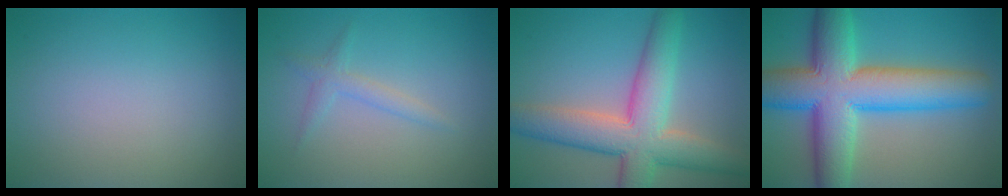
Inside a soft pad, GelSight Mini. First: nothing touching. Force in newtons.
{"total": 1.5, "press": 1.5, "slide": 0.1}
{"total": 8.5, "press": 8.5, "slide": 0.5}
{"total": 12.2, "press": 12.2, "slide": 0.4}